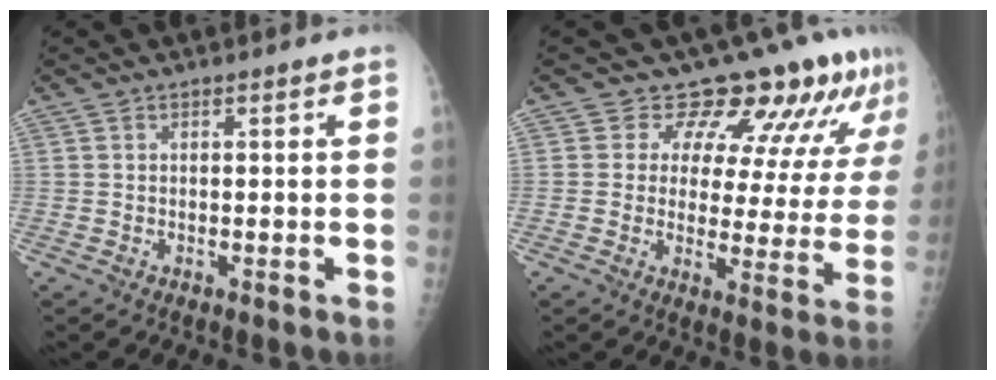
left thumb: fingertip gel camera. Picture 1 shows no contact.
{"total": 14.8, "force": [12.1, 6.3, 5.7], "torque": [-0.024, -0.069, 0.131]}